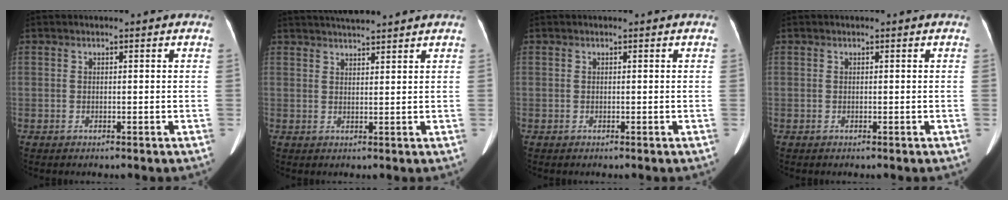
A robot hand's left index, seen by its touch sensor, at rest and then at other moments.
{"total": 6.3, "force": [5.8, -0.1, 2.3], "torque": [-0.040, 0.027, 0.090]}
{"total": 0.0}
{"total": 0.0}